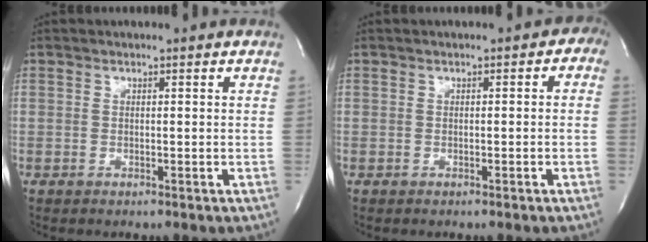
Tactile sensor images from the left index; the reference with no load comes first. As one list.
[{"total": 1.7, "force": [-0.8, 1.2, 0.9], "torque": [0.004, 0.013, -0.017]}]